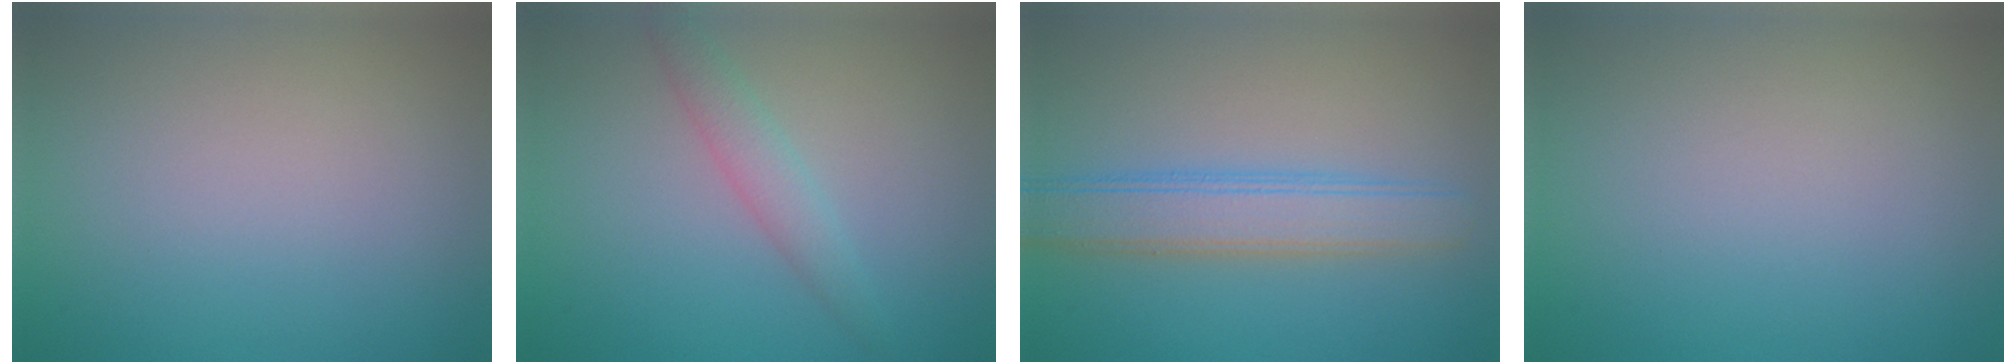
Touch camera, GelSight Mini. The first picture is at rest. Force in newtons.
{"total": 2.3, "press": 2.3, "slide": 0.0}
{"total": 4.6, "press": 4.6, "slide": 0.1}
{"total": 0.0}